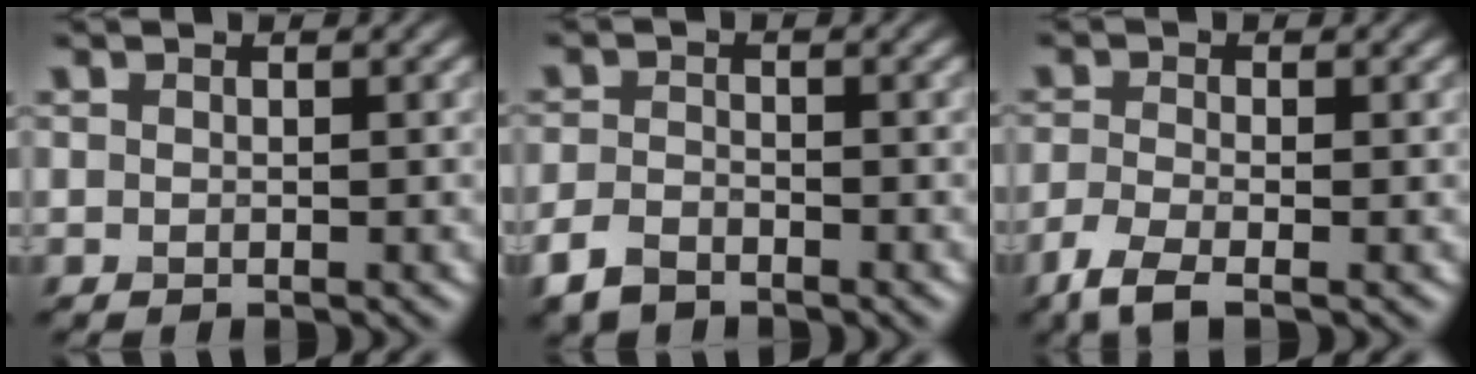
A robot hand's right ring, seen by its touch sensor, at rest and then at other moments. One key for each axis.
{"total": 2.6, "fx": -2.0, "fy": 1.2, "fz": 1.1, "tx": -0.026, "ty": -0.004, "tz": -0.050}
{"total": 3.1, "fx": -2.1, "fy": 0.8, "fz": 2.1, "tx": -0.051, "ty": -0.009, "tz": -0.055}